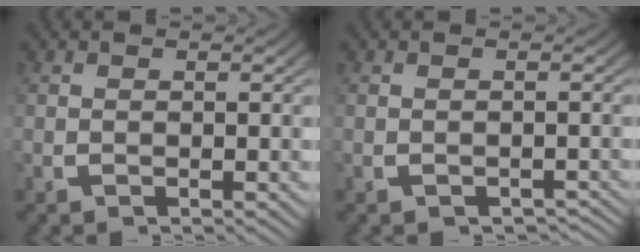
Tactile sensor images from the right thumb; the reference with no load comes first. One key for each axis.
{"total": 2.2, "fx": -2.1, "fy": 0.6, "fz": 0.5, "tx": -0.004, "ty": 0.001, "tz": -0.027}